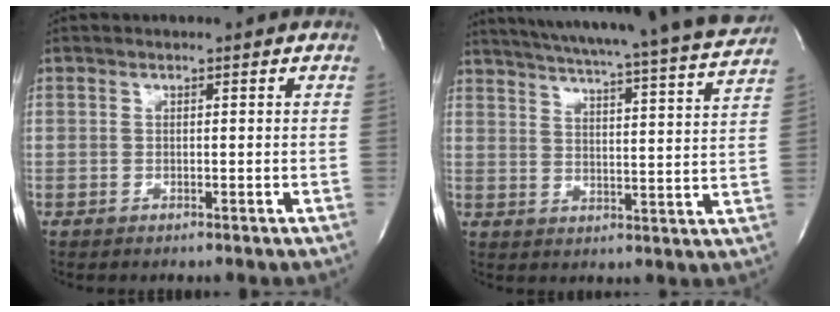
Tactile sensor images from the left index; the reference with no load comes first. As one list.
[{"total": 25.3, "force": [23.1, -0.5, 10.1], "torque": [-0.166, -0.059, 0.292]}]